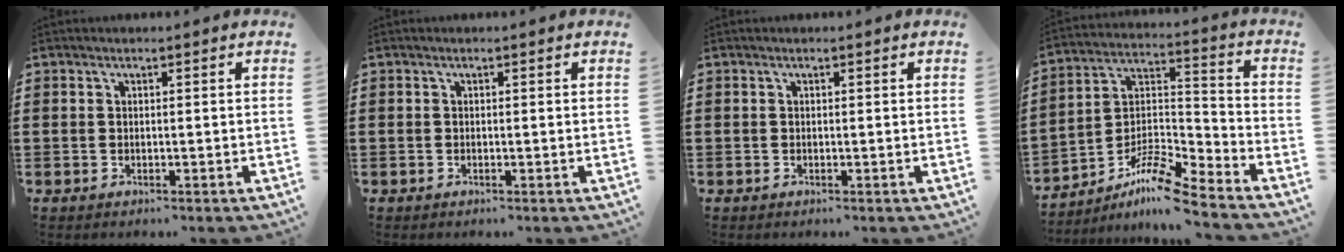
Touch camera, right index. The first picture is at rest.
{"total": 0.0}
{"total": 0.0}
{"total": 9.2, "force": [-7.7, 1.5, 4.8], "torque": [-0.098, 0.005, -0.156]}